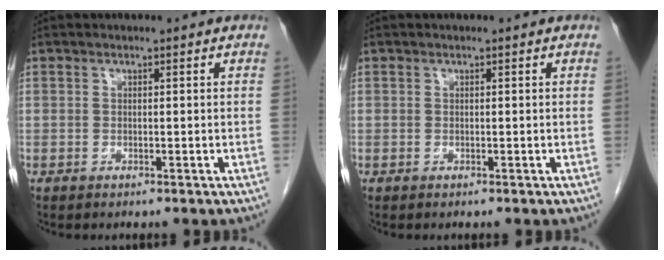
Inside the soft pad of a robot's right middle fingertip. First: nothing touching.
{"total": 0.0}